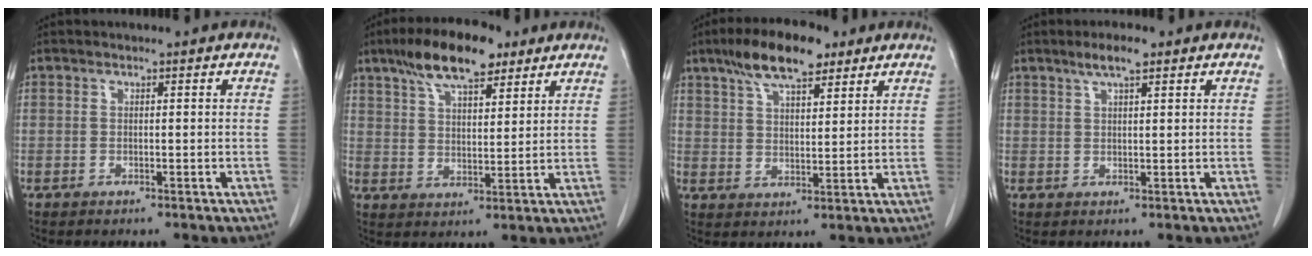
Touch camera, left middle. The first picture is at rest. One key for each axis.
{"total": 11.2, "fx": 7.6, "fy": 3.6, "fz": 7.4, "tx": -0.132, "ty": 0.015, "tz": 0.132}
{"total": 10.0, "fx": 6.9, "fy": 3.2, "fz": 6.6, "tx": -0.120, "ty": 0.014, "tz": 0.120}
{"total": 3.5, "fx": 2.4, "fy": 0.5, "fz": 2.5, "tx": -0.051, "ty": 0.004, "tz": 0.043}